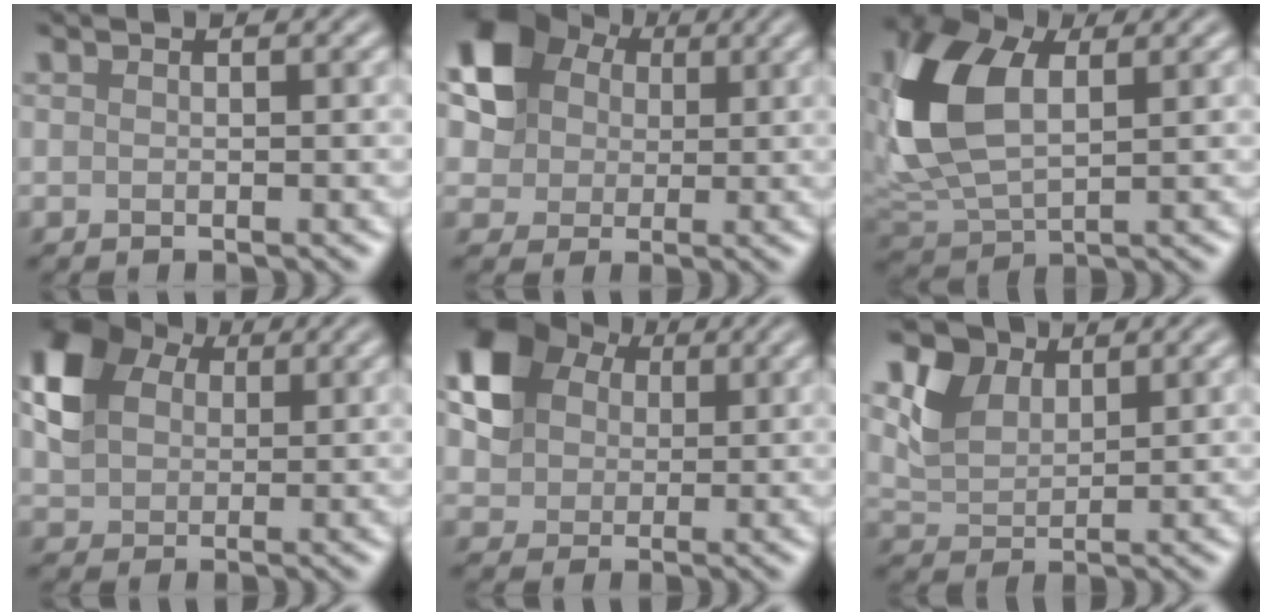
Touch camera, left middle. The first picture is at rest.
{"total": 10.1, "force": [3.5, 8.2, 4.8], "torque": [-0.115, 0.032, 0.056]}
{"total": 9.9, "force": [2.4, 5.9, 7.5], "torque": [-0.180, 0.008, 0.041]}
{"total": 6.2, "force": [2.1, 4.7, 3.5], "torque": [-0.090, 0.010, 0.032]}
{"total": 8.6, "force": [3.0, 6.8, 4.2], "torque": [-0.104, 0.028, 0.041]}
{"total": 4.8, "force": [3.1, 2.9, 2.1], "torque": [-0.062, 0.004, 0.060]}